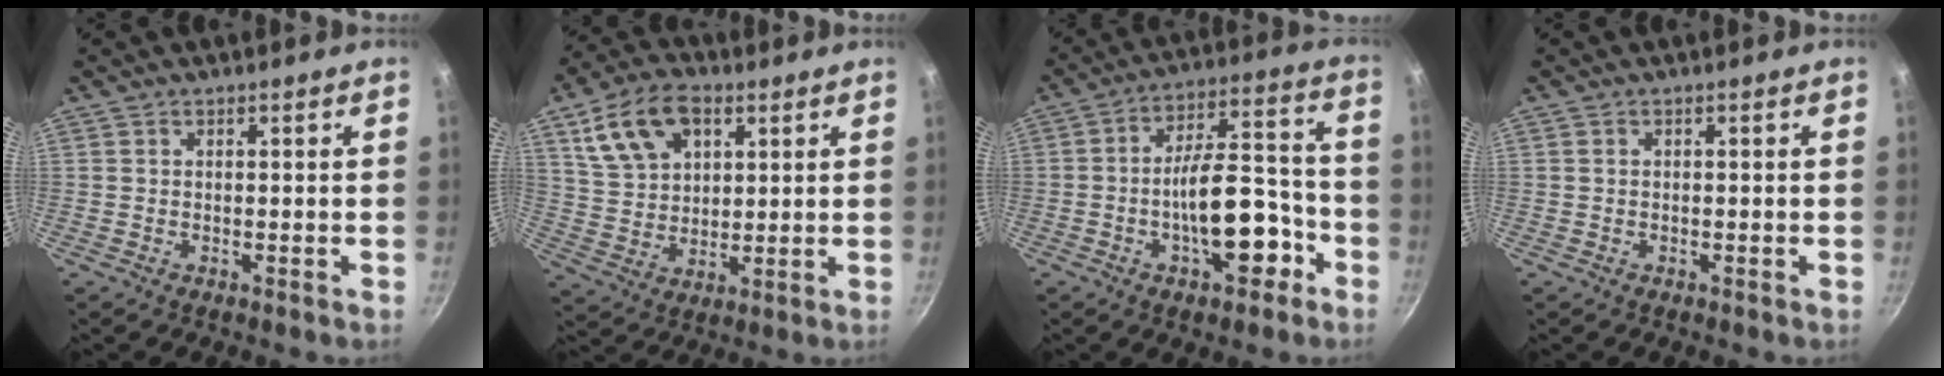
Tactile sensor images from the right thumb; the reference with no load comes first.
{"total": 13.8, "force": [6.0, 8.9, 8.8], "torque": [-0.145, -0.004, 0.113]}
{"total": 14.7, "force": [-5.5, 6.6, 11.9], "torque": [-0.148, 0.062, -0.083]}
{"total": 0.0}